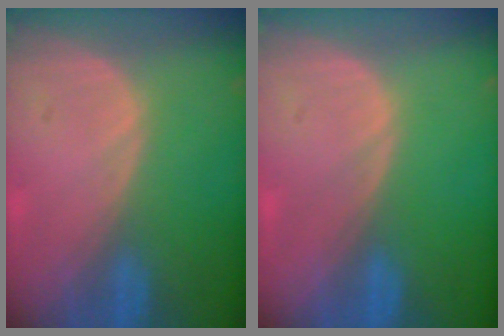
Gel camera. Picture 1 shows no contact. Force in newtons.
{"total": 0.0}